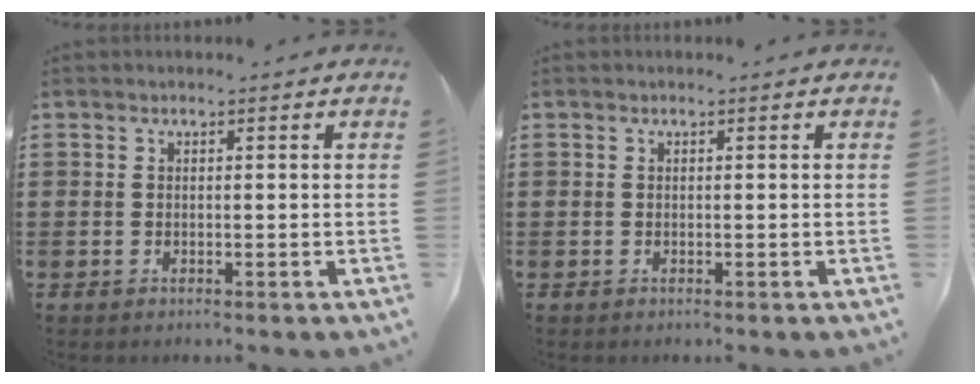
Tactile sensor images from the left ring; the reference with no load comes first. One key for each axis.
{"total": 0.0}